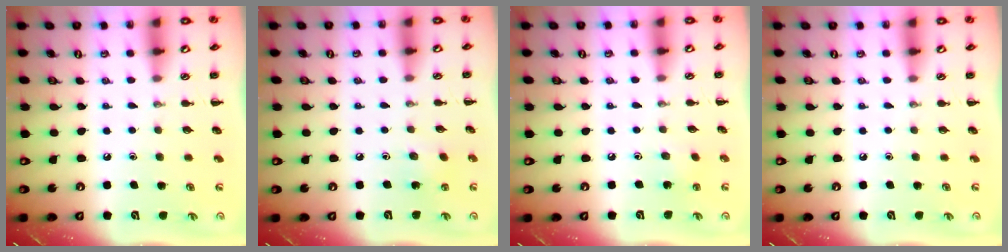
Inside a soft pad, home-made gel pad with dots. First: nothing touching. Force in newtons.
{"total": 2.8, "press": 2.7, "slide": 0.8}
{"total": 2.4, "press": 2.4, "slide": 0.4}
{"total": 0.0}